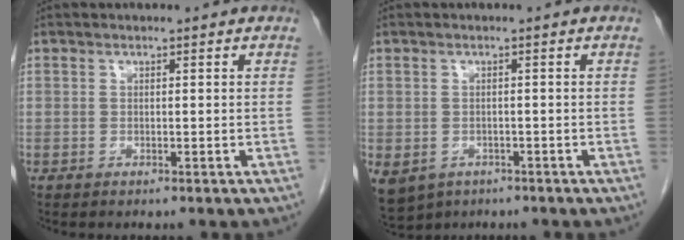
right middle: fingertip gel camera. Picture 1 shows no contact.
{"total": 12.9, "force": [-6.8, 9.7, 5.1], "torque": [-0.156, -0.021, -0.084]}